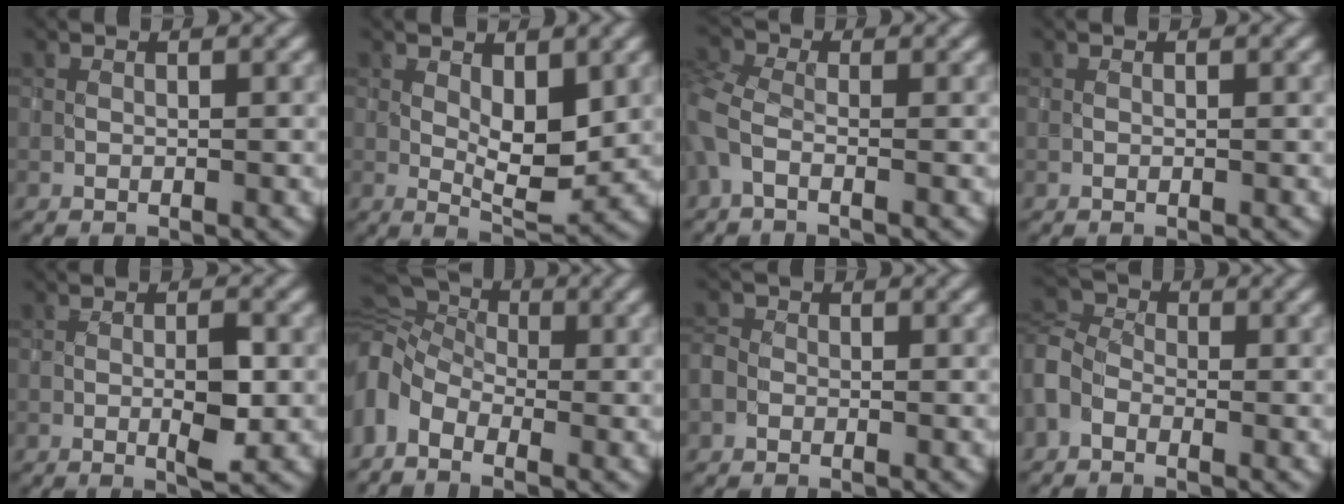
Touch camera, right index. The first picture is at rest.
{"total": 4.8, "force": [0.8, 2.3, 4.1], "torque": [-0.070, -0.010, 0.020]}
{"total": 3.2, "force": [-0.9, 1.9, 2.5], "torque": [-0.070, 0.004, -0.034]}
{"total": 0.0}
{"total": 3.1, "force": [-0.5, 1.0, 2.9], "torque": [-0.053, -0.005, -0.007]}
{"total": 7.7, "force": [-1.3, 5.6, 5.1], "torque": [-0.101, 0.009, -0.028]}
{"total": 1.9, "force": [-0.6, 1.6, 0.8], "torque": [-0.003, 0.006, -0.018]}
{"total": 3.7, "force": [-1.6, 2.6, 2.2], "torque": [-0.050, 0.008, -0.051]}